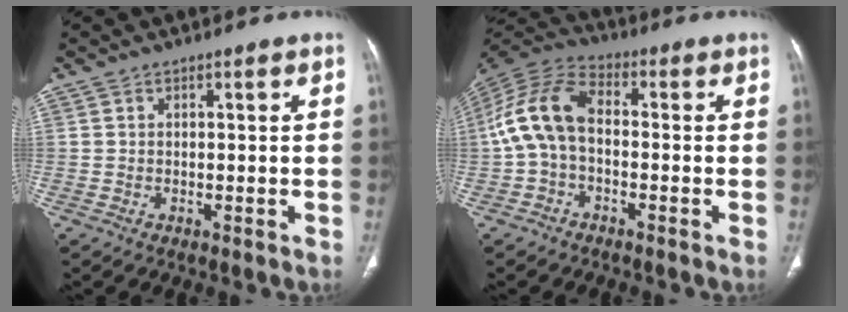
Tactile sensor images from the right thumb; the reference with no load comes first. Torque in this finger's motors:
{"motor_torque": [1.23, 2.03, 1.03, -0.97, 0.16]}